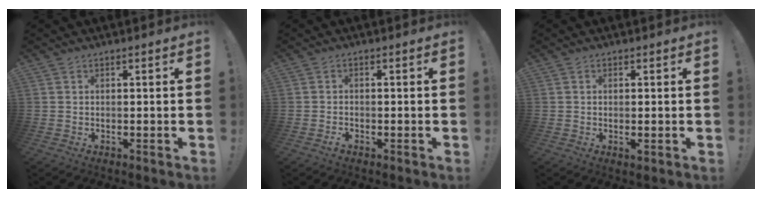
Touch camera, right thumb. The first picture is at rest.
{"total": 1.3, "force": [-1.0, 0.4, 0.7], "torque": [-0.017, 0.004, -0.016]}
{"total": 1.6, "force": [-0.1, 0.7, 1.5], "torque": [-0.010, -0.004, -0.003]}